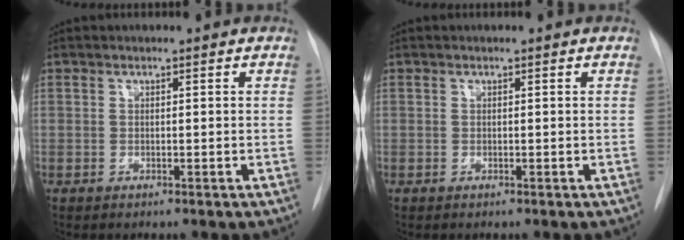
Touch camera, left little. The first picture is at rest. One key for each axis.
{"total": 0.0}